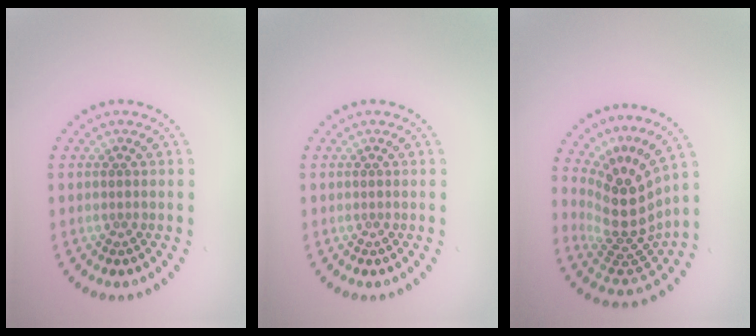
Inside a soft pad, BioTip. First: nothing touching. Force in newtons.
{"total": 0.0}
{"total": 5.2, "press": 3.6, "slide": 3.7}